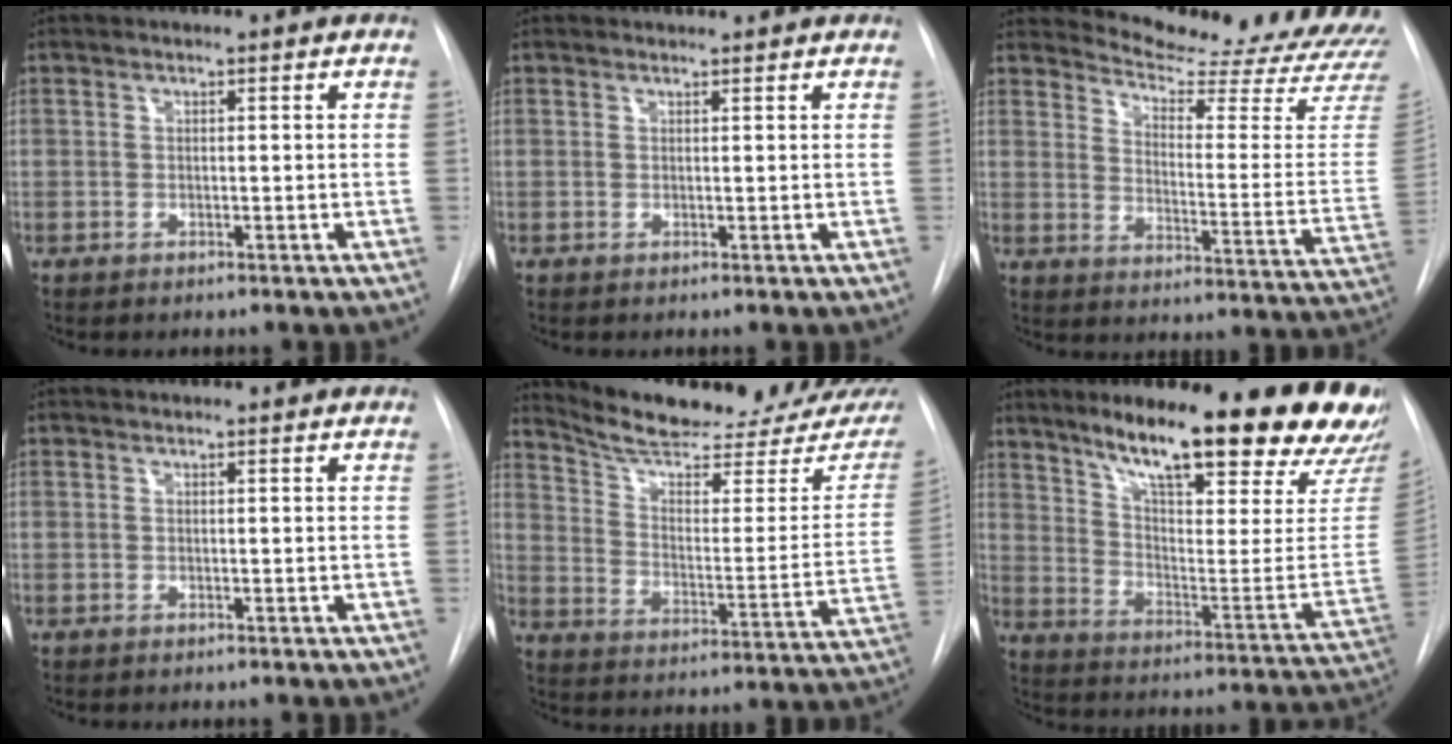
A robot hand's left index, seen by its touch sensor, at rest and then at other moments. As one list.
[{"total": 1.9, "force": [1.9, 0.3, 0.2], "torque": [-0.013, 0.015, 0.023]}, {"total": 22.1, "force": [21.3, 0.8, 5.8], "torque": [-0.089, -0.138, 0.254]}, {"total": 0.7, "force": [0.6, 0.3, 0.4], "torque": [-0.012, 0.009, 0.007]}, {"total": 22.9, "force": [20.5, 3.7, 9.5], "torque": [-0.140, -0.055, 0.279]}, {"total": 28.3, "force": [21.4, 5.1, 17.8], "torque": [-0.241, -0.053, 0.280]}]